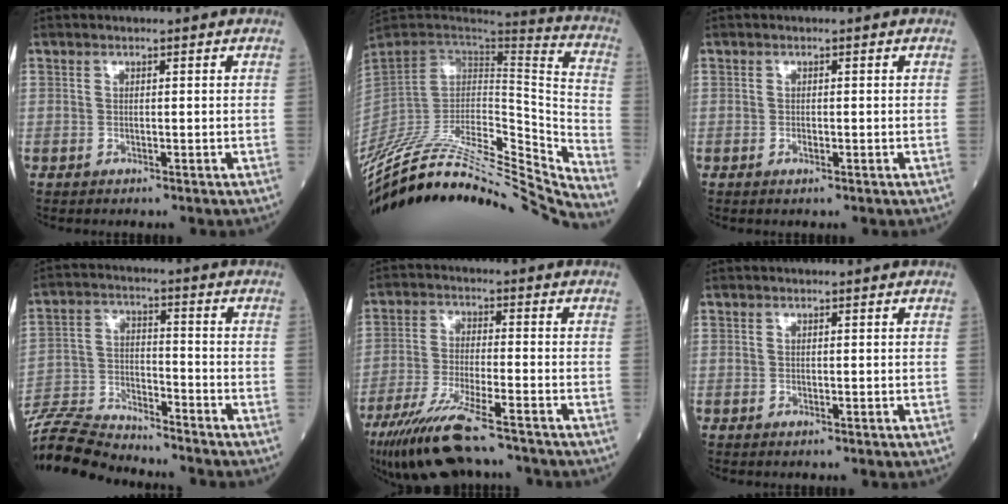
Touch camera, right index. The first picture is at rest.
{"total": 39.1, "force": [-35.4, 3.9, 16.2], "torque": [-0.235, -0.061, -0.519]}
{"total": 0.7, "force": [-0.3, 0.2, 0.6], "torque": [-0.013, -0.001, -0.005]}
{"total": 12.4, "force": [-12.1, 0.3, 2.4], "torque": [-0.048, 0.001, -0.229]}
{"total": 12.5, "force": [-9.8, 1.5, 7.6], "torque": [-0.144, -0.037, -0.170]}
{"total": 0.0}